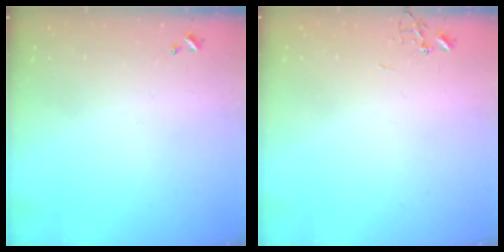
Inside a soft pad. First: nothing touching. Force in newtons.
{"total": 0.0}